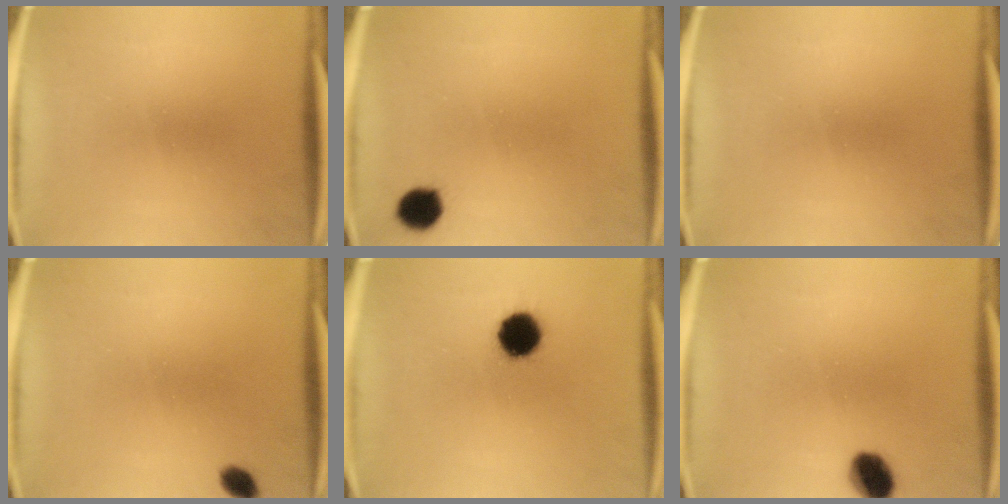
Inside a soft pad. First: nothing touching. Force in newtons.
{"total": 4.1}
{"total": 0.0}
{"total": 2.3}
{"total": 9.3}
{"total": 6.4}